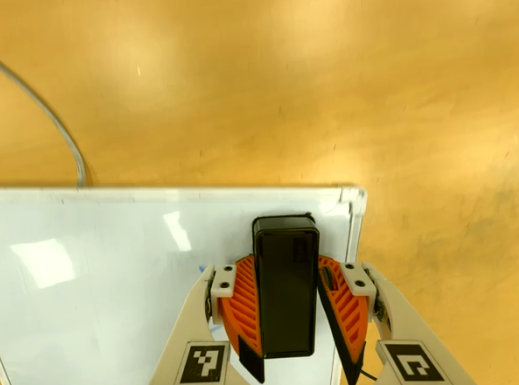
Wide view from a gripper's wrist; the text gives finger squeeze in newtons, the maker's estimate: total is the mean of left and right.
{"total": 10.7, "left": 11.9, "right": 9.4}